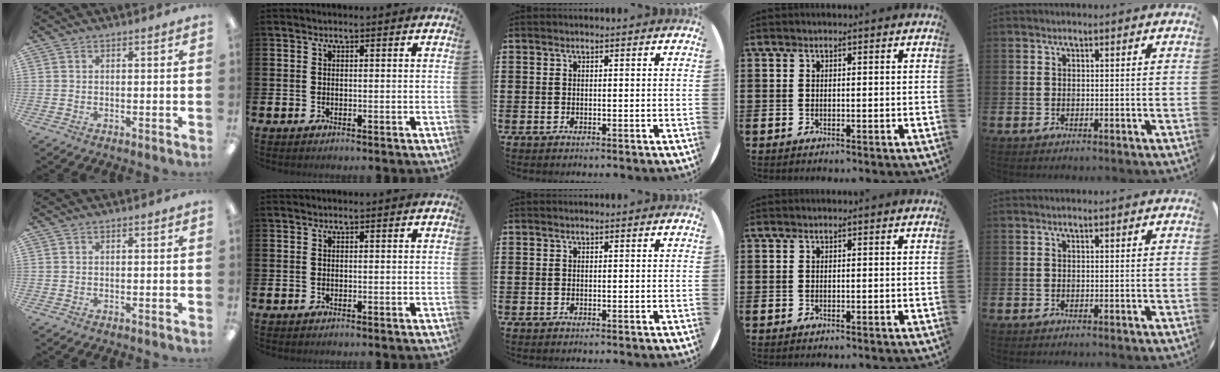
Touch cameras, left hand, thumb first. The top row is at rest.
{}